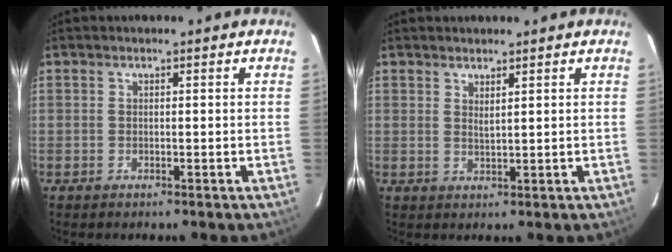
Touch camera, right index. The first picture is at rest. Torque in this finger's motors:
{"motor_torque": [-0.04, 0.16, -0.02, 0.00]}